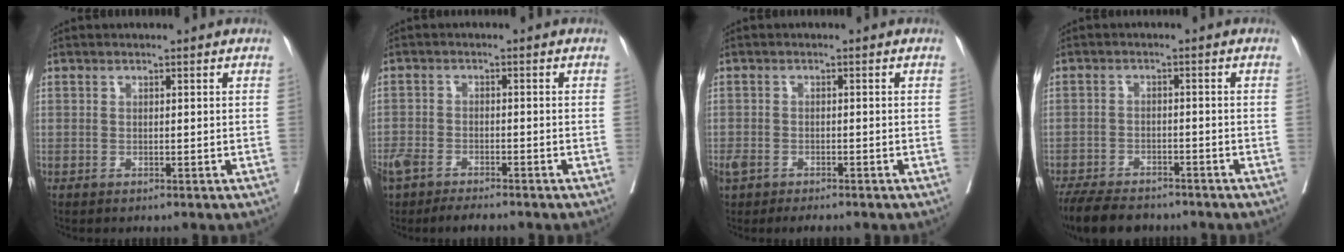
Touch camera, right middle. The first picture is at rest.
{"total": 8.6, "force": [-6.9, 3.1, 4.2], "torque": [-0.092, -0.001, -0.113]}
{"total": 4.9, "force": [-3.7, 2.2, 2.4], "torque": [-0.045, -0.002, -0.056]}
{"total": 10.3, "force": [-8.8, 3.4, 4.2], "torque": [-0.072, -0.013, -0.136]}